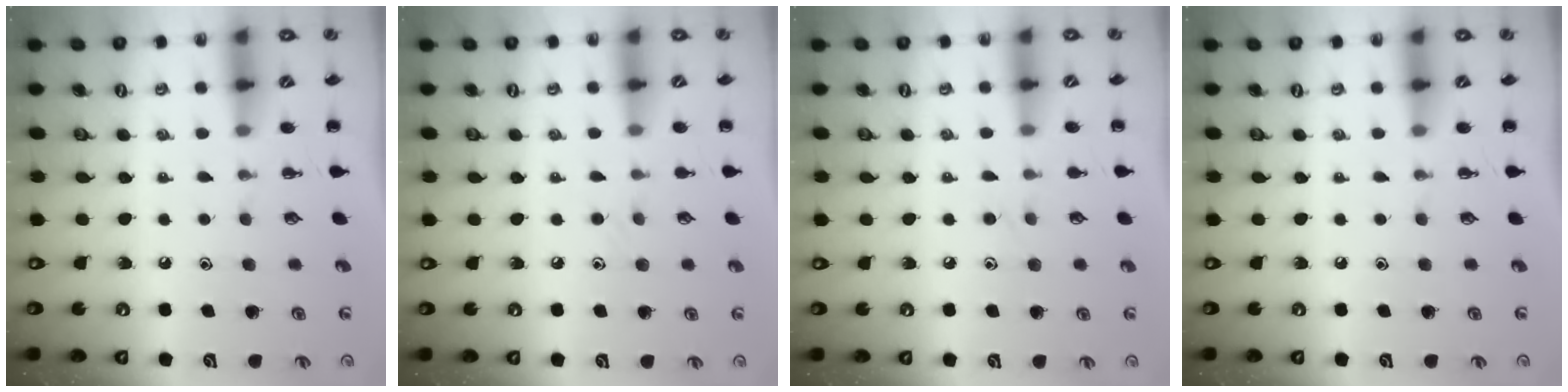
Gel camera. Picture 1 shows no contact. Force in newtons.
{"total": 5.8, "press": 5.4, "slide": 2.1}
{"total": 7.6, "press": 7.1, "slide": 2.6}
{"total": 0.0}